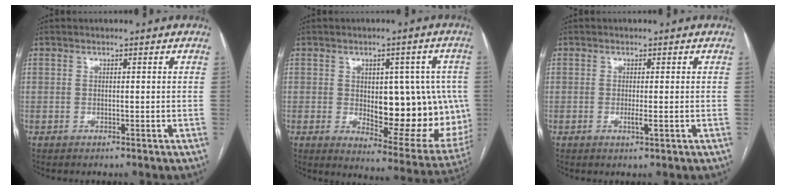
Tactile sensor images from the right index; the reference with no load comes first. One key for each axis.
{"total": 17.0, "fx": -0.4, "fy": 7.6, "fz": 15.1, "tx": -0.167, "ty": 0.010, "tz": 0.021}
{"total": 1.5, "fx": -0.4, "fy": 0.1, "fz": 1.5, "tx": -0.026, "ty": -0.004, "tz": -0.005}